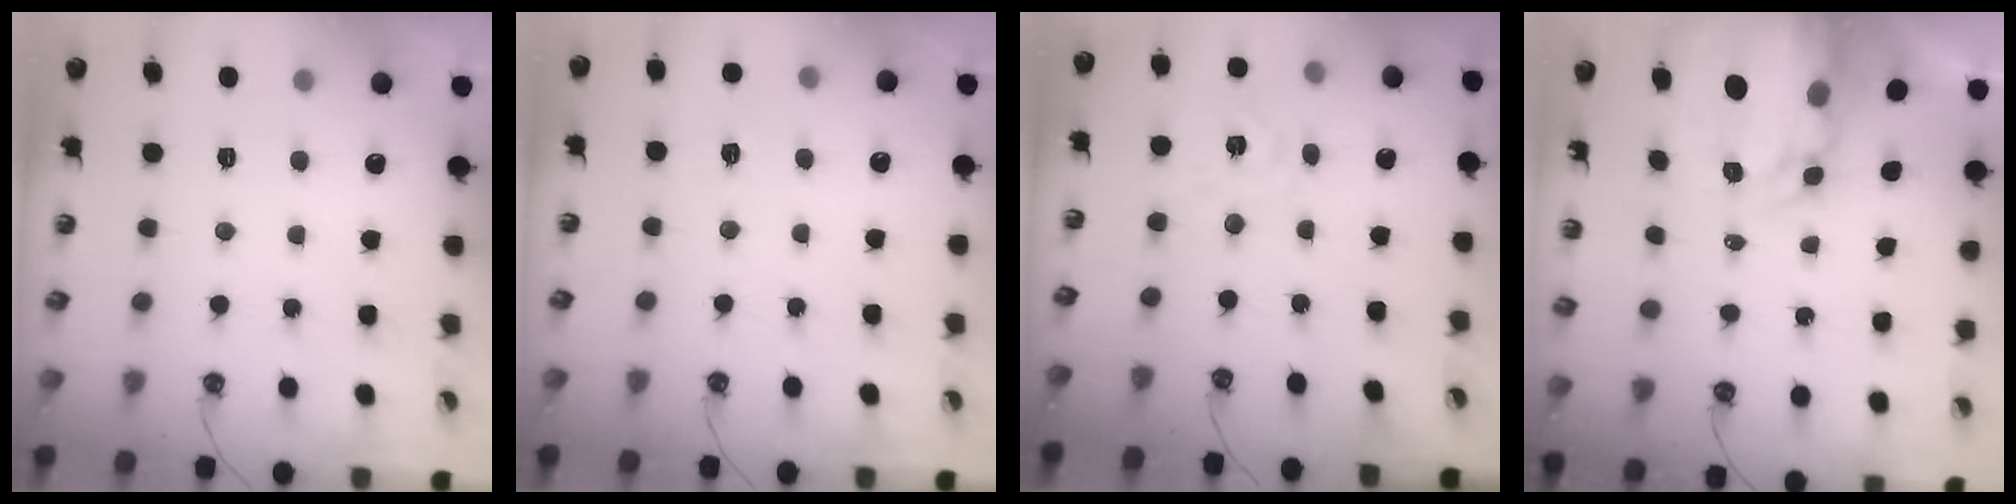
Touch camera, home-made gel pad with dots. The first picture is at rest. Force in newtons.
{"total": 6.1, "press": 6.1, "slide": 0.3}
{"total": 5.5, "press": 5.5, "slide": 0.4}
{"total": 5.5, "press": 5.5, "slide": 0.6}